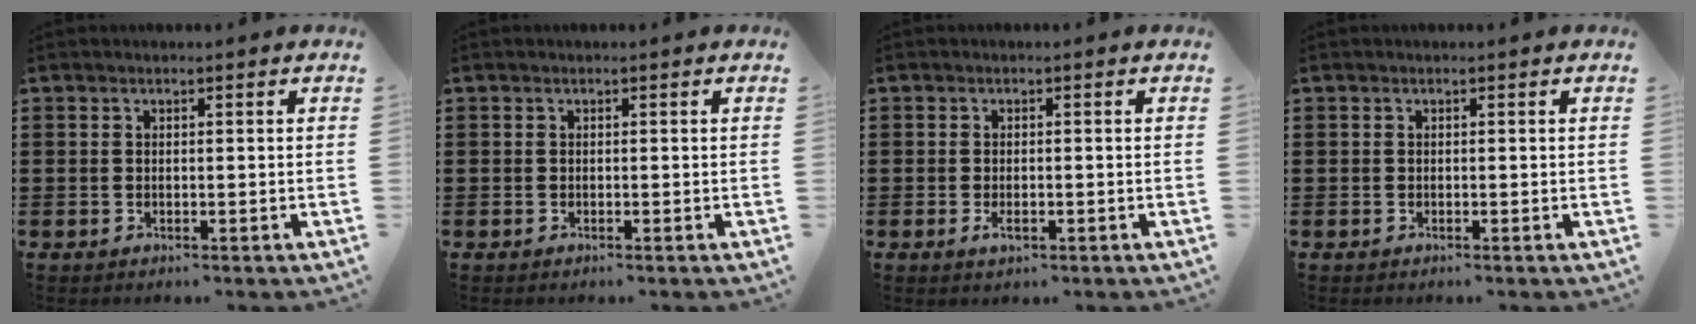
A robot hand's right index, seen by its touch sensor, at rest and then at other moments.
{"total": 0.0}
{"total": 1.3, "force": [-0.4, 0.4, 1.2], "torque": [-0.024, -0.005, -0.006]}
{"total": 0.0}